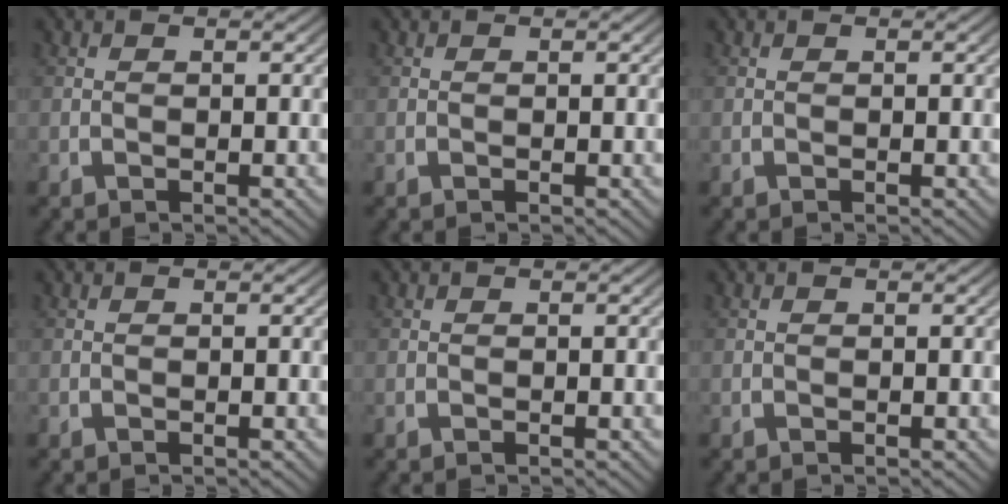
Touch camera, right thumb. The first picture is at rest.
{"total": 0.0}
{"total": 0.0}
{"total": 0.0}
{"total": 0.0}
{"total": 0.0}